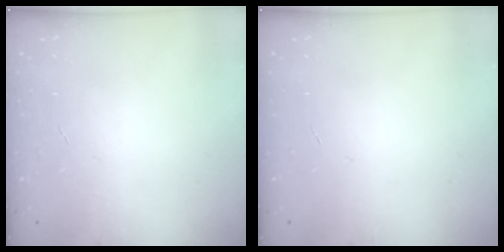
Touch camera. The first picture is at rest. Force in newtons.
{"total": 0.0}